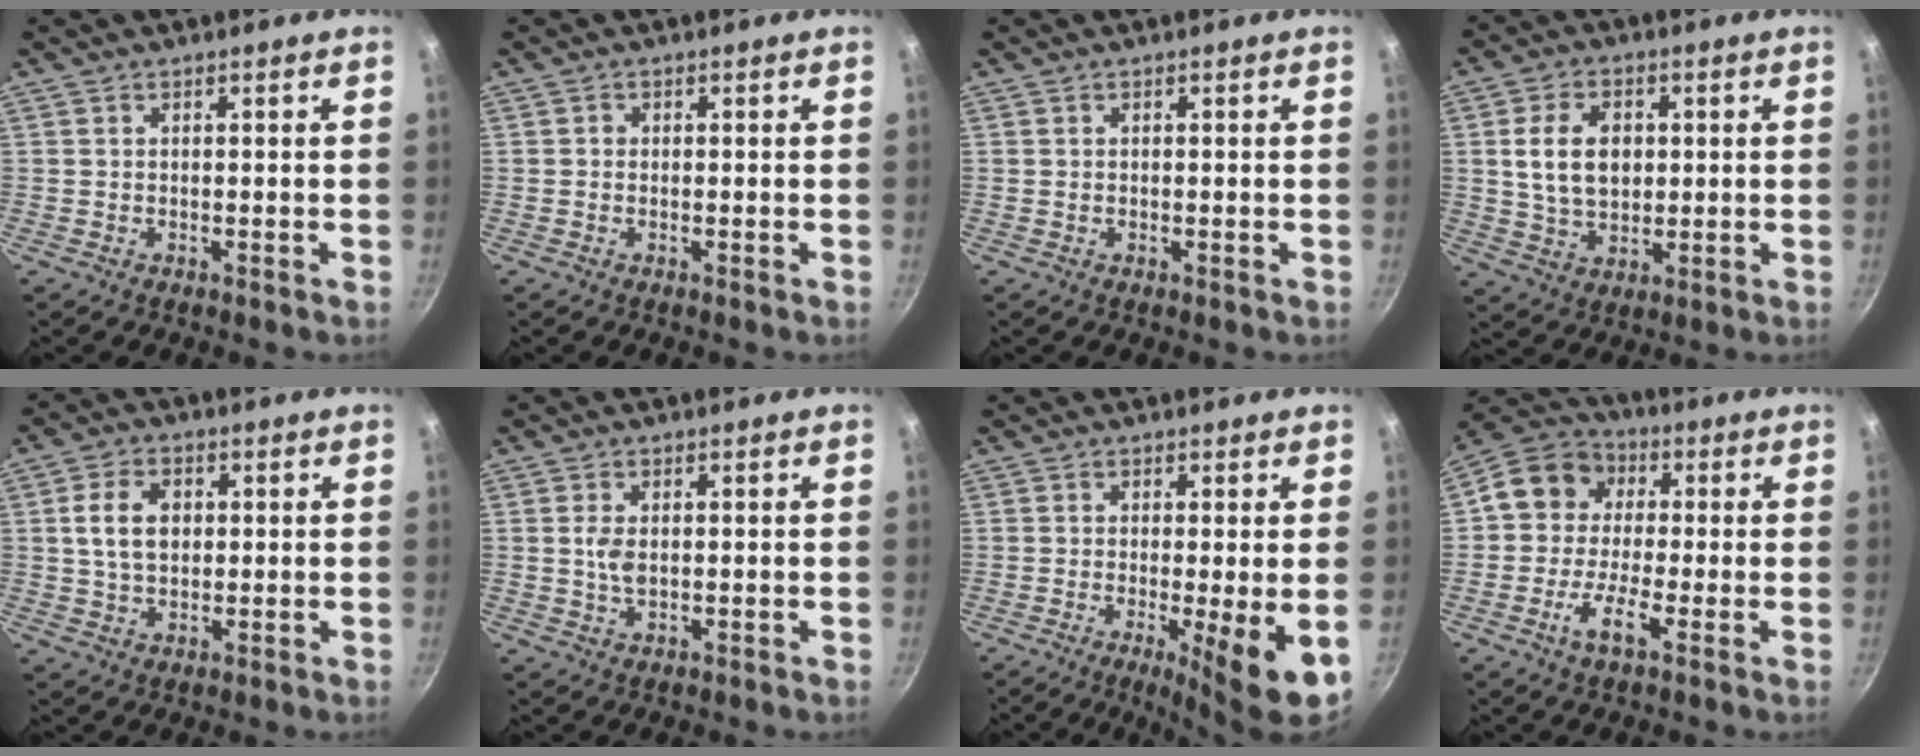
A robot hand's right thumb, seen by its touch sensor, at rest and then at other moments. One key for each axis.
{"total": 0.6, "fx": 0.0, "fy": 0.6, "fz": 0.2, "tx": 0.001, "ty": 0.003, "tz": -0.002}
{"total": 0.0}
{"total": 10.0, "fx": 1.4, "fy": 6.9, "fz": 7.0, "tx": -0.106, "ty": 0.000, "tz": 0.027}
{"total": 7.5, "fx": 1.1, "fy": 5.2, "fz": 5.2, "tx": -0.081, "ty": 0.007, "tz": 0.018}
{"total": 3.3, "fx": 0.2, "fy": 2.0, "fz": 2.6, "tx": -0.047, "ty": -0.004, "tz": 0.005}
{"total": 7.9, "fx": -1.9, "fy": 0.8, "fz": 7.7, "tx": -0.111, "ty": -0.010, "tz": -0.024}
{"total": 11.3, "fx": -2.0, "fy": 8.0, "fz": 7.7, "tx": -0.118, "ty": 0.040, "tz": -0.061}